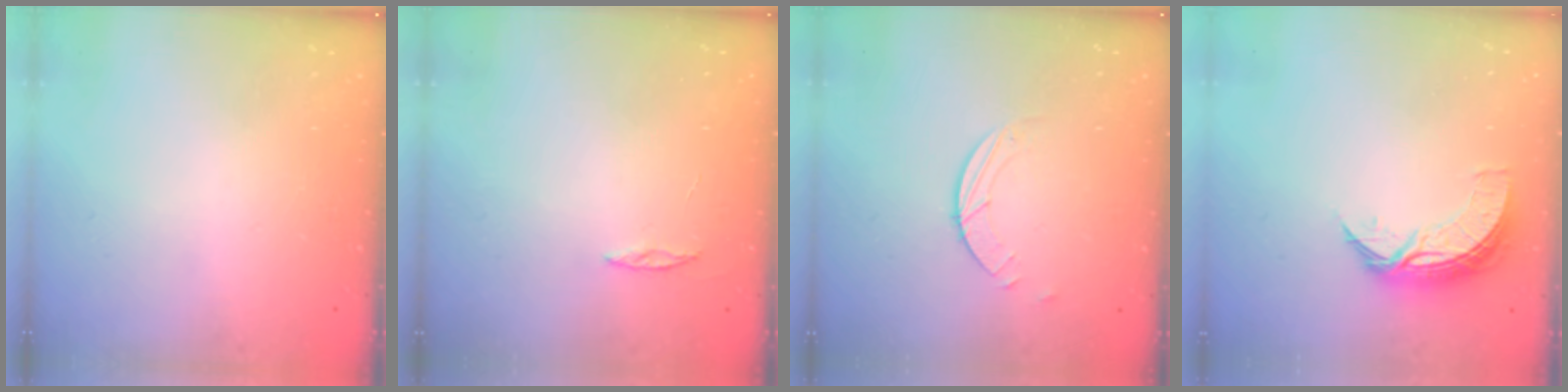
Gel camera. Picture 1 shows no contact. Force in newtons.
{"total": 2.0, "press": 2.0, "slide": 0.2}
{"total": 1.7, "press": 1.7, "slide": 0.2}
{"total": 7.9, "press": 7.9, "slide": 0.3}